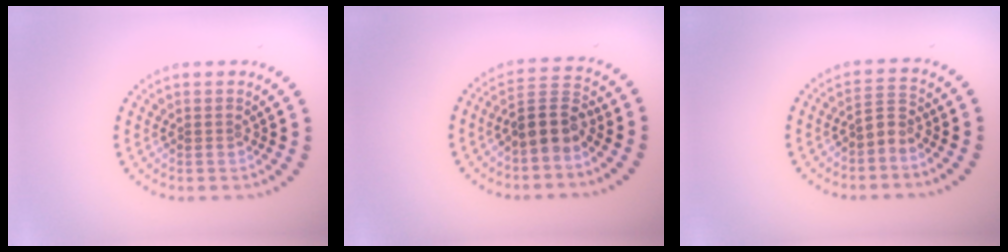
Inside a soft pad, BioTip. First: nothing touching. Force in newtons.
{"total": 3.8, "press": 3.2, "slide": 1.9}
{"total": 1.6, "press": 1.2, "slide": 1.0}